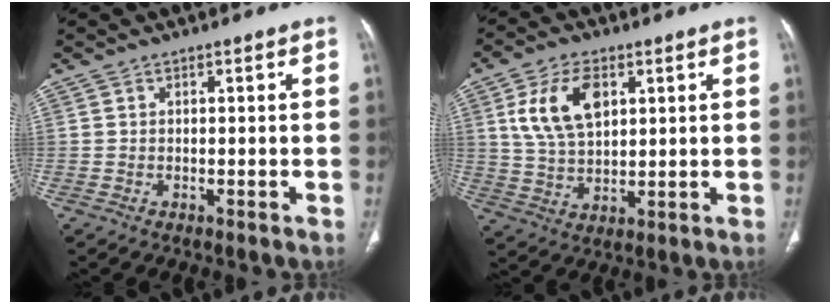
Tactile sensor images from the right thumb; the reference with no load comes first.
{"total": 11.5, "force": [3.9, 6.7, 8.5], "torque": [-0.151, -0.007, 0.079]}